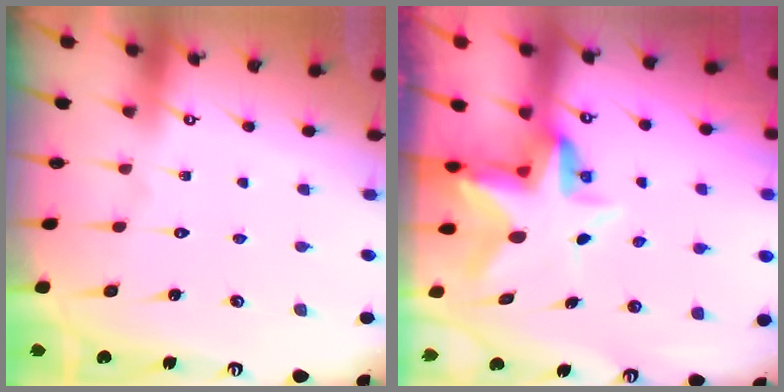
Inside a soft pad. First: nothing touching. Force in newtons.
{"total": 5.9, "press": 5.8, "slide": 0.6}